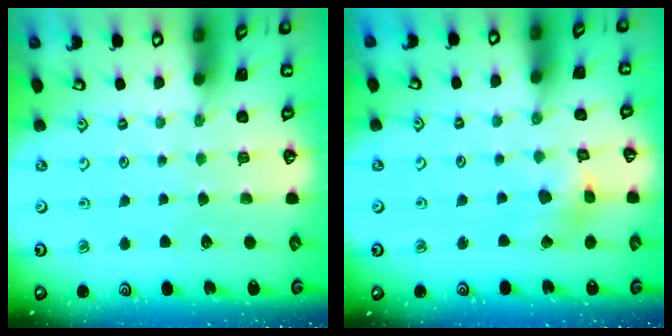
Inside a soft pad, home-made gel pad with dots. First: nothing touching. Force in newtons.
{"total": 6.3, "press": 6.3, "slide": 0.7}